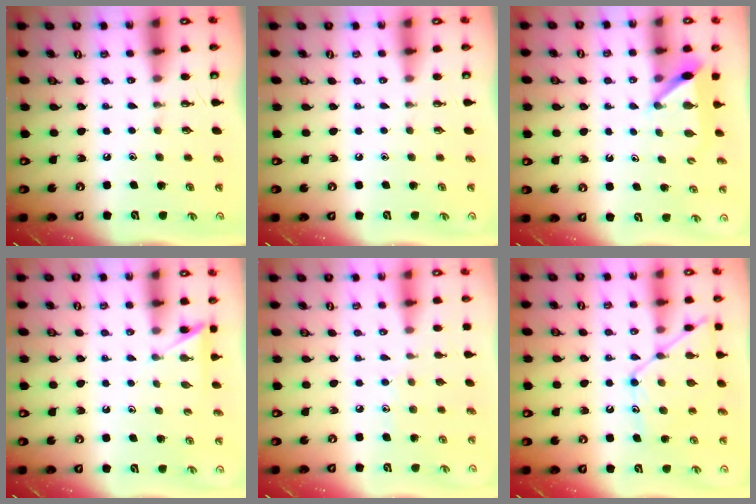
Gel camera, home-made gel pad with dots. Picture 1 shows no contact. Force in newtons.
{"total": 0.0}
{"total": 5.9, "press": 5.8, "slide": 0.5}
{"total": 3.7, "press": 3.7, "slide": 0.3}
{"total": 6.1, "press": 6.0, "slide": 0.5}
{"total": 12.4, "press": 12.4, "slide": 1.0}